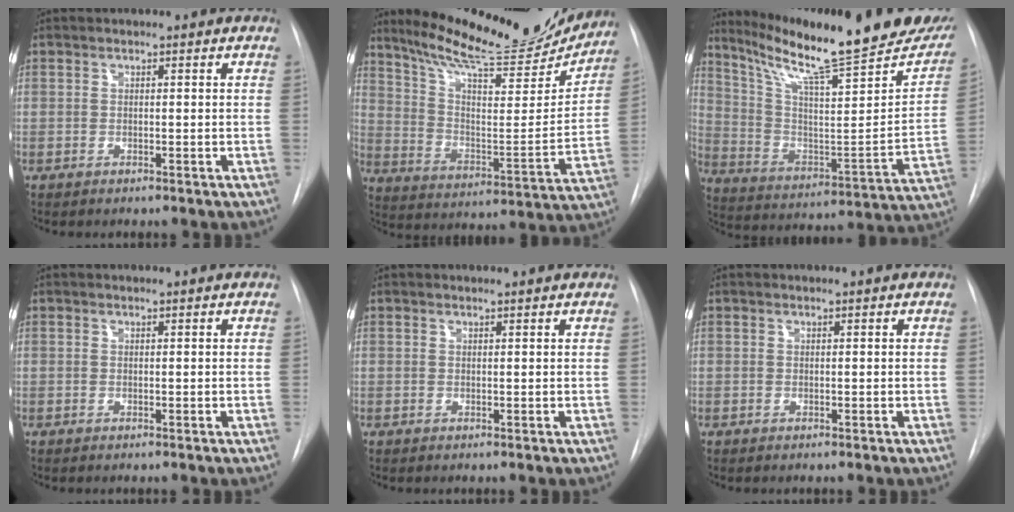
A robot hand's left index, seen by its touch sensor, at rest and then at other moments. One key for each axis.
{"total": 21.7, "fx": 19.6, "fy": 3.5, "fz": 8.5, "tx": -0.136, "ty": -0.052, "tz": 0.284}
{"total": 28.9, "fx": 23.0, "fy": 3.9, "fz": 17.1, "tx": -0.274, "ty": -0.052, "tz": 0.326}
{"total": 0.0}
{"total": 1.0, "fx": 1.0, "fy": -0.1, "fz": 0.1, "tx": -0.007, "ty": 0.003, "tz": 0.011}
{"total": 0.0}